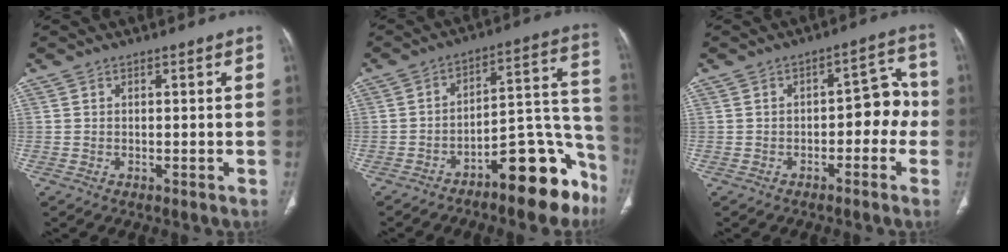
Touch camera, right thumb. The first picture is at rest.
{"total": 15.4, "force": [-10.0, 5.4, 10.4], "torque": [-0.088, 0.118, -0.151]}
{"total": 7.6, "force": [-1.8, 4.6, 5.8], "torque": [-0.038, 0.041, -0.030]}